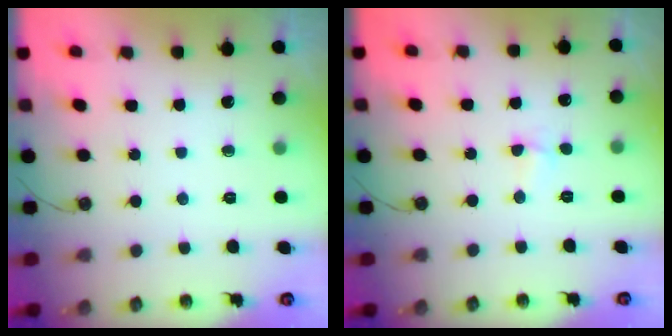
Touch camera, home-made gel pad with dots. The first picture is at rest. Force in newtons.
{"total": 2.6, "press": 2.5, "slide": 0.5}